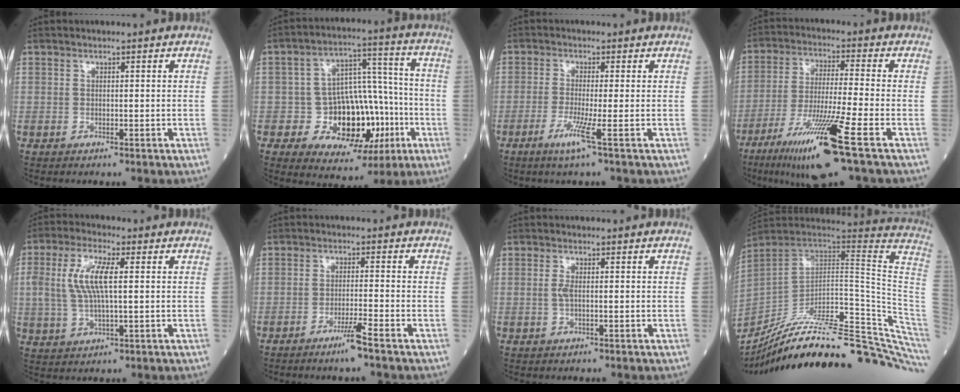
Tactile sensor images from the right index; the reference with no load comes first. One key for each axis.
{"total": 13.7, "fx": -3.9, "fy": 9.1, "fz": 9.4, "tx": -0.127, "ty": 0.033, "tz": -0.046}
{"total": 4.0, "fx": -1.9, "fy": -0.9, "fz": 3.4, "tx": -0.074, "ty": -0.013, "tz": -0.041}
{"total": 14.1, "fx": -7.3, "fy": -0.8, "fz": 12.0, "tx": -0.236, "ty": -0.038, "tz": -0.132}
{"total": 8.3, "fx": 1.3, "fy": 2.3, "fz": 7.8, "tx": -0.176, "ty": 0.009, "tz": 0.028}
{"total": 3.7, "fx": -2.5, "fy": -0.7, "fz": 2.6, "tx": -0.050, "ty": -0.007, "tz": -0.051}
{"total": 1.4, "fx": 0.0, "fy": 0.3, "fz": 1.4, "tx": -0.033, "ty": -0.001, "tz": -0.001}
{"total": 37.6, "fx": -31.4, "fy": 4.1, "fz": 20.2, "tx": -0.201, "ty": -0.038, "tz": -0.438}